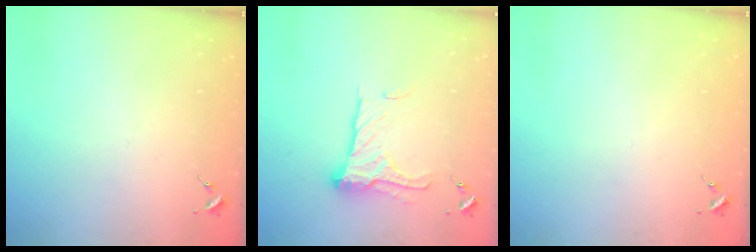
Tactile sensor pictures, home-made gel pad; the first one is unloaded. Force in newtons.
{"total": 16.1, "press": 16.1, "slide": 1.1}
{"total": 0.0}